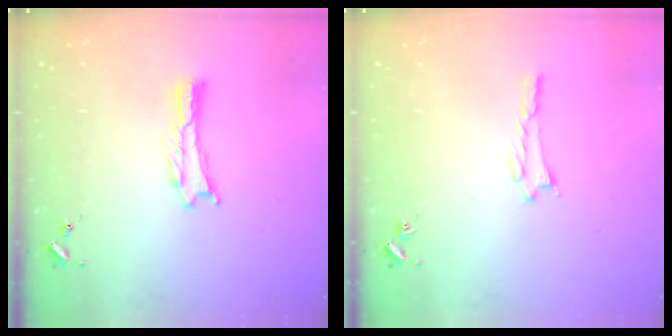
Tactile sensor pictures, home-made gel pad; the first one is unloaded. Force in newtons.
{"total": 1.4, "press": 1.4, "slide": 0.2}